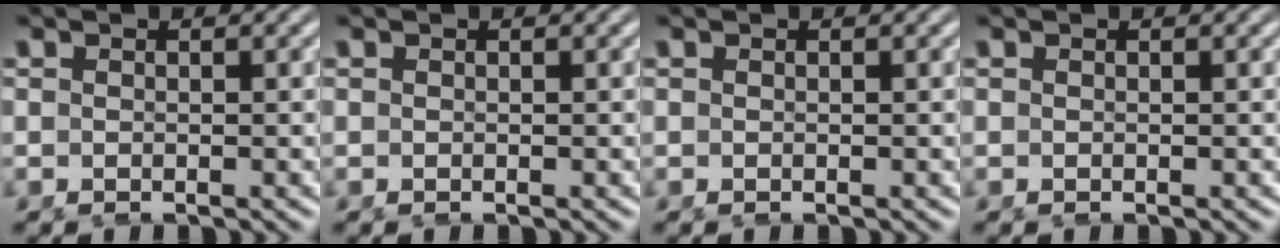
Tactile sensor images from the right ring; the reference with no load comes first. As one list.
[{"total": 0.0}, {"total": 0.0}, {"total": 0.0}]